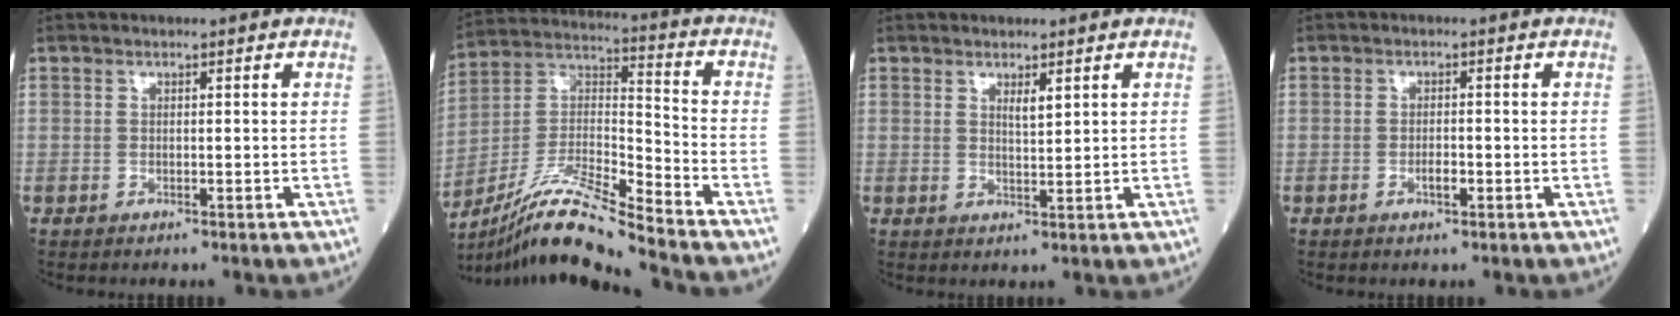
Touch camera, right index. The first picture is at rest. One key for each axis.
{"total": 14.1, "fx": -12.2, "fy": -1.4, "fz": 7.0, "tx": -0.139, "ty": 0.011, "tz": -0.221}
{"total": 1.7, "fx": 1.0, "fy": 0.3, "fz": 1.4, "tx": -0.028, "ty": -0.004, "tz": 0.020}
{"total": 1.8, "fx": -0.7, "fy": 0.6, "fz": 1.5, "tx": -0.024, "ty": 0.002, "tz": -0.012}